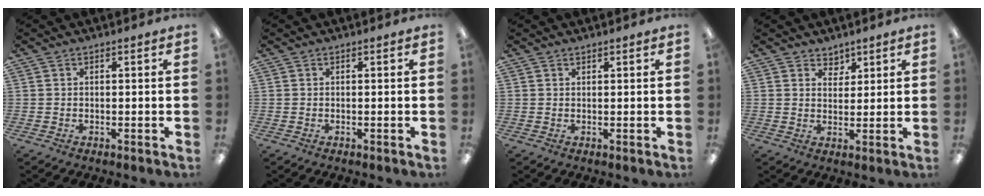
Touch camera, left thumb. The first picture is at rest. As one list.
[{"total": 0.0}, {"total": 0.6, "force": [0.5, 0.0, 0.1], "torque": [-0.001, 0.001, 0.010]}, {"total": 3.7, "force": [3.0, 2.2, -0.1], "torque": [0.008, -0.017, 0.052]}]